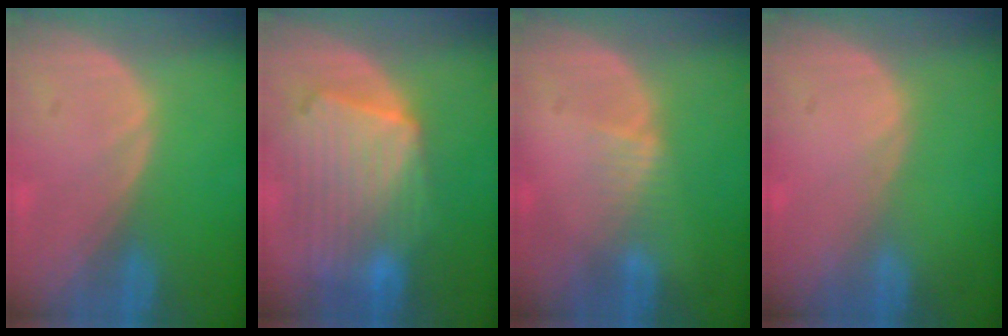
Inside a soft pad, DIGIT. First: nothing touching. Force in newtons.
{"total": 10.8, "press": 9.4, "slide": 5.3}
{"total": 1.9, "press": 1.9, "slide": 0.2}
{"total": 0.0}